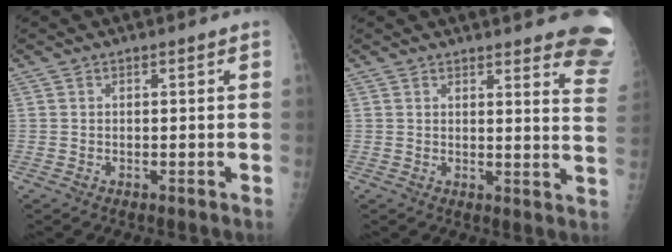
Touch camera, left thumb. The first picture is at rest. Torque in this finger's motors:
{"motor_torque": [2.59, 1.10, 0.88, -0.44, 0.16]}